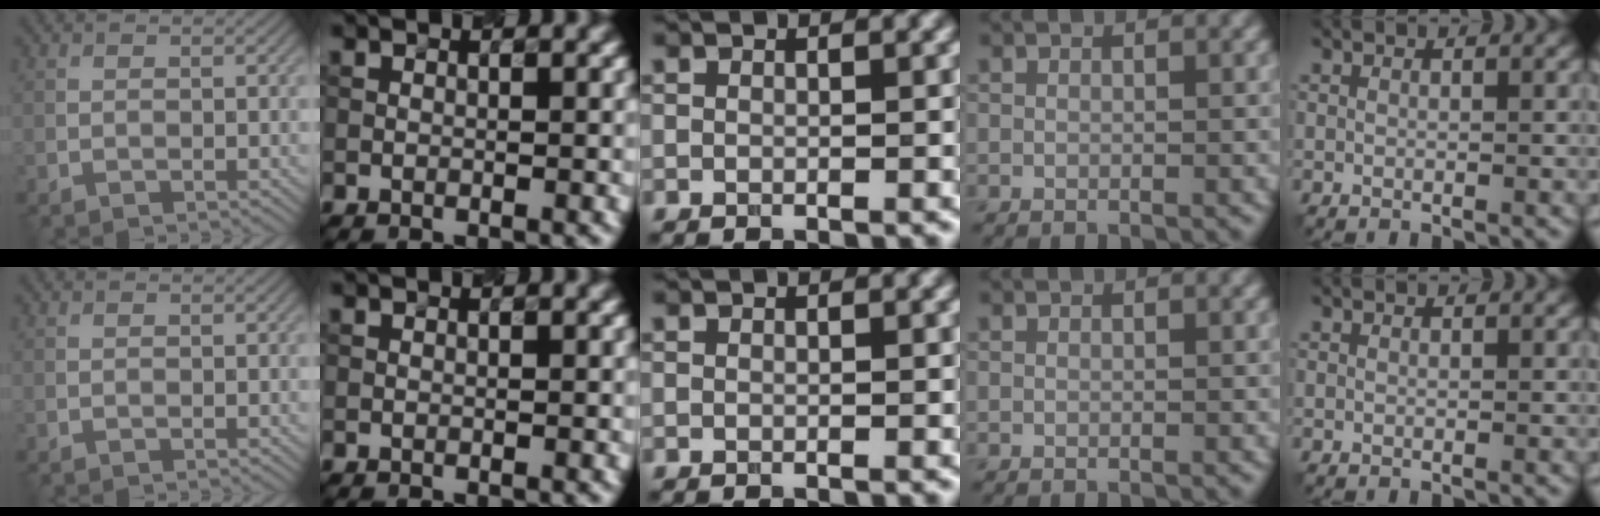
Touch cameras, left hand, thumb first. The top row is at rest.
{}